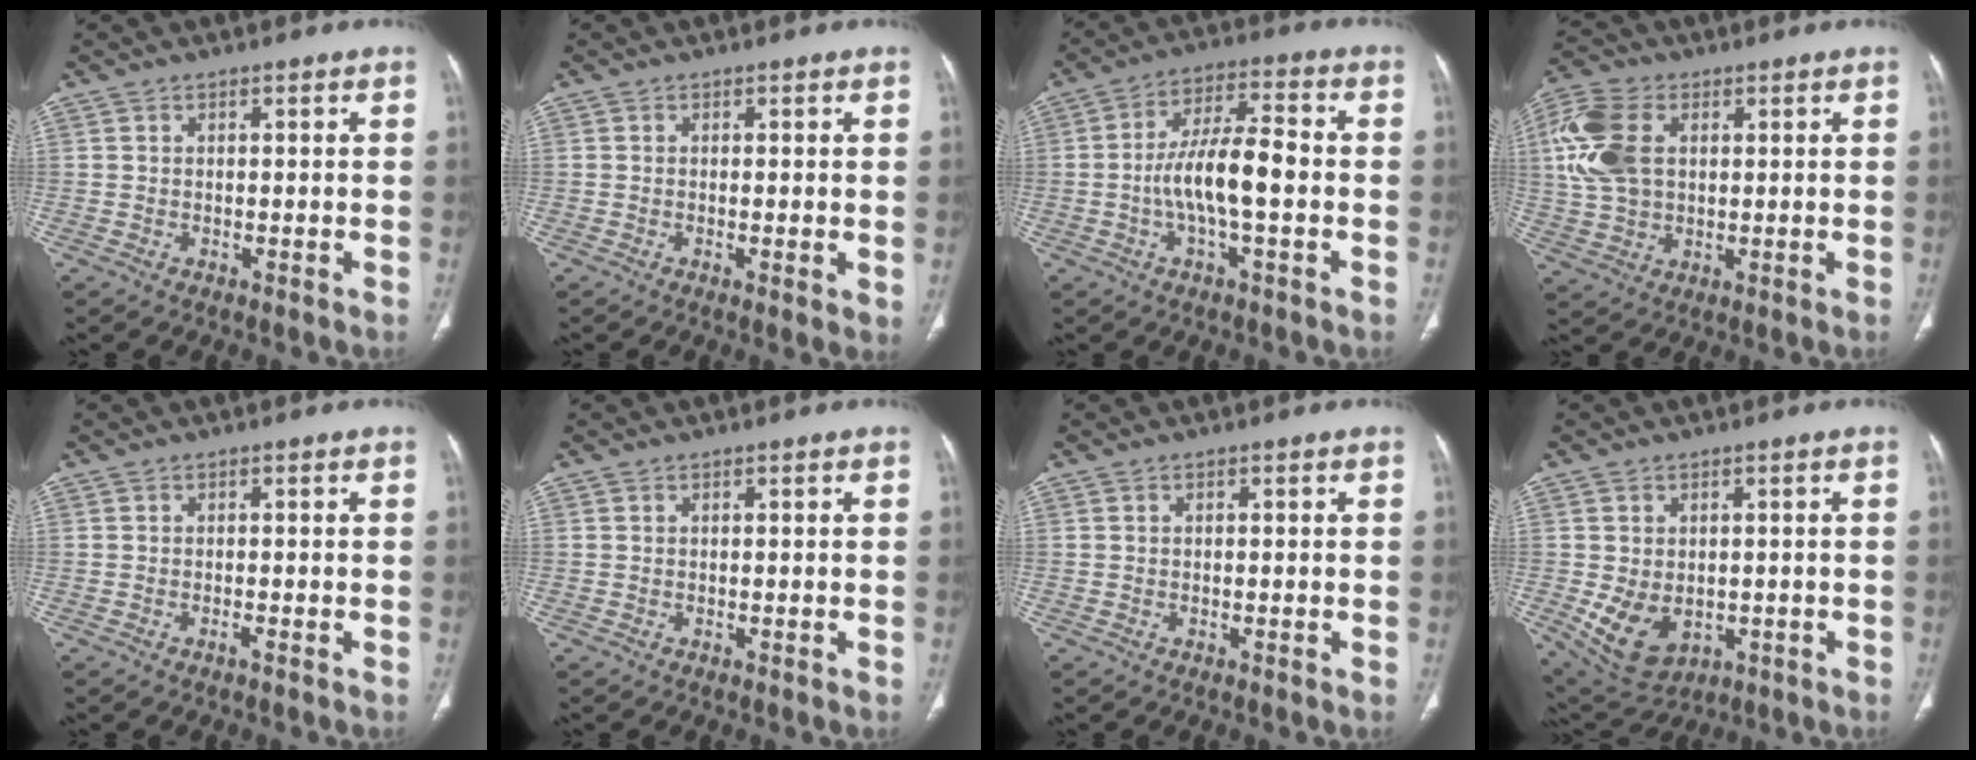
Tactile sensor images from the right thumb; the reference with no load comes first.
{"total": 1.8, "force": [0.0, 0.3, 1.8], "torque": [-0.034, -0.009, -0.003]}
{"total": 10.9, "force": [-1.6, 3.4, 10.3], "torque": [-0.196, 0.029, -0.032]}
{"total": 13.7, "force": [3.0, 9.2, 9.8], "torque": [-0.216, 0.010, 0.059]}
{"total": 0.6, "force": [-0.4, 0.0, 0.4], "torque": [-0.009, 0.000, -0.007]}
{"total": 0.0}
{"total": 0.0}
{"total": 9.1, "force": [-1.6, 6.5, 6.1], "torque": [-0.091, -0.006, -0.001]}